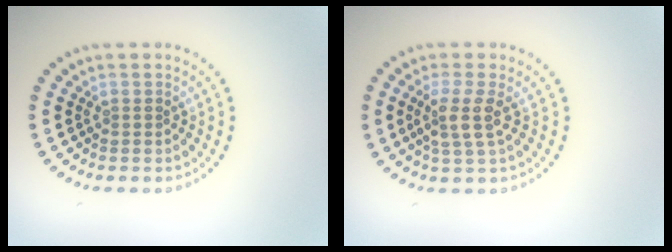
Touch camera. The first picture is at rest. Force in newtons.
{"total": 2.5, "press": 2.1, "slide": 1.3}